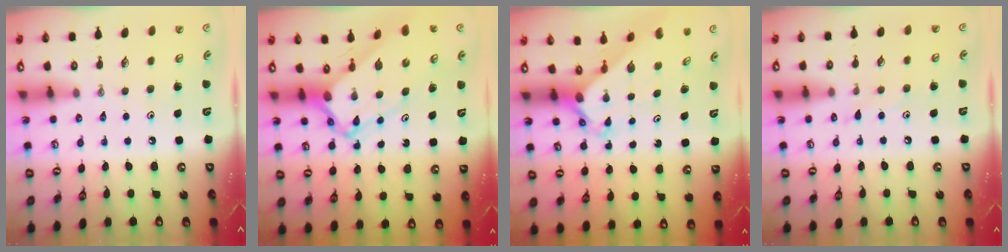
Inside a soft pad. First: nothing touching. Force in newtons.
{"total": 6.9, "press": 6.8, "slide": 0.6}
{"total": 2.5, "press": 2.5, "slide": 0.3}
{"total": 4.6, "press": 4.6, "slide": 0.3}